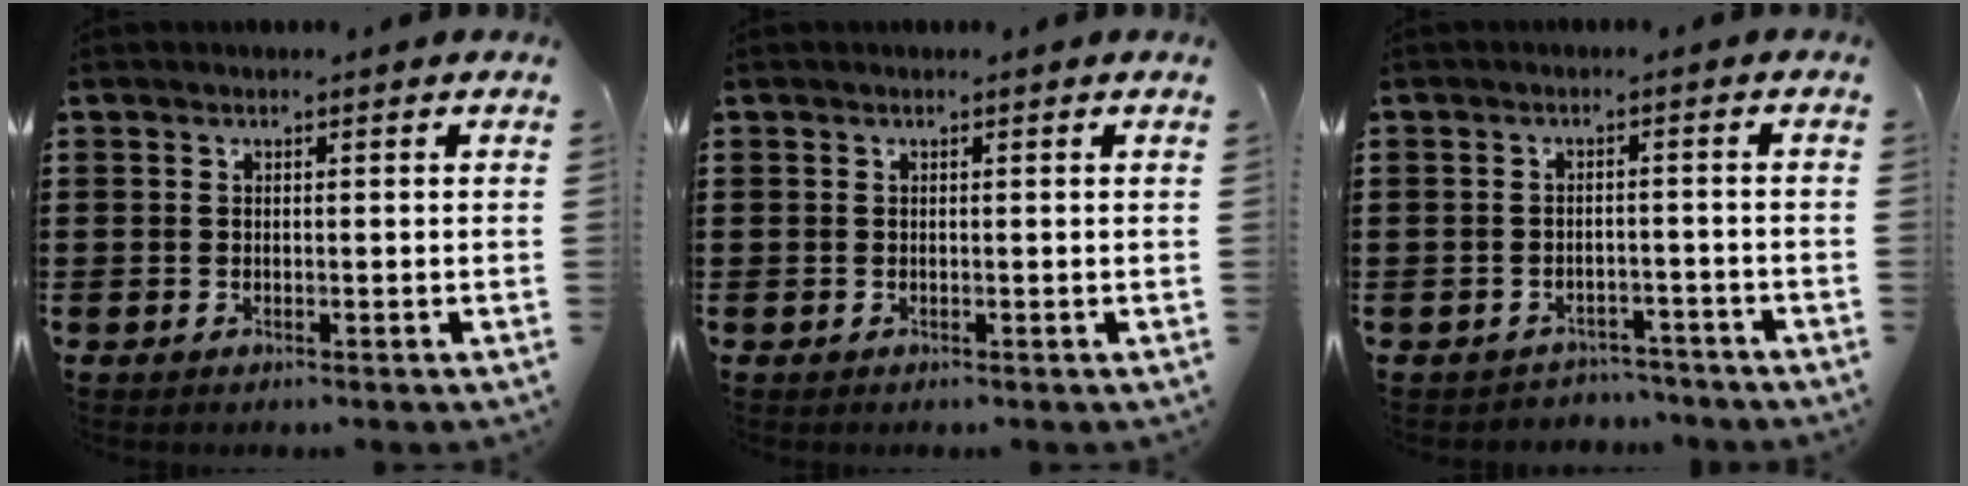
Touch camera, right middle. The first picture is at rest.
{"total": 0.0}
{"total": 2.6, "force": [-2.5, 0.5, -0.2], "torque": [-0.005, 0.002, -0.057]}